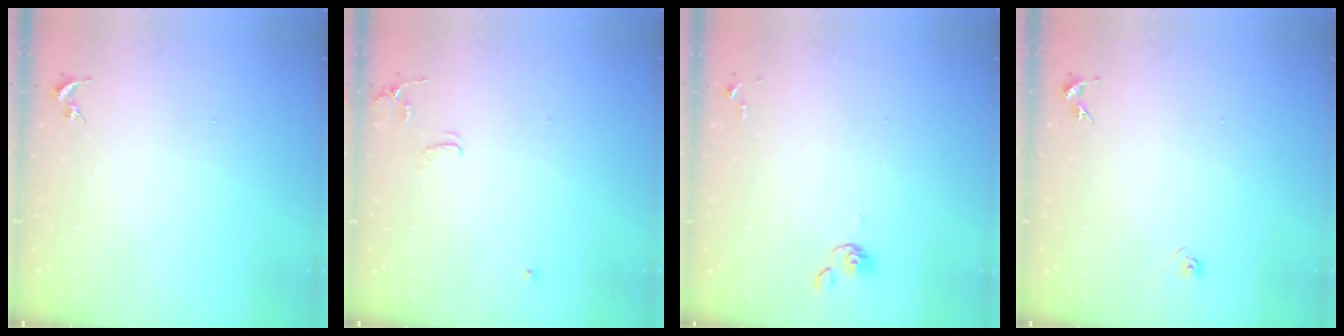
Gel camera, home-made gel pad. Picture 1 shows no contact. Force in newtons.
{"total": 6.4, "press": 6.3, "slide": 0.8}
{"total": 4.9, "press": 4.8, "slide": 0.9}
{"total": 3.3, "press": 3.2, "slide": 0.8}